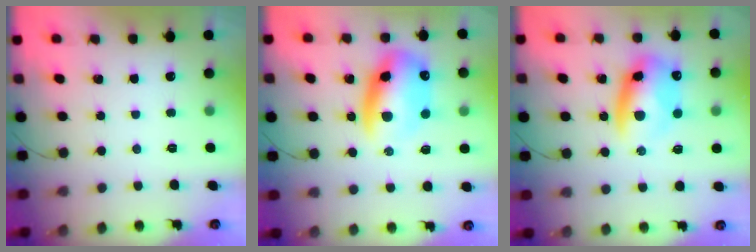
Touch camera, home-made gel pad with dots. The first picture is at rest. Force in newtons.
{"total": 14.6, "press": 14.2, "slide": 3.6}
{"total": 12.9, "press": 12.5, "slide": 3.3}